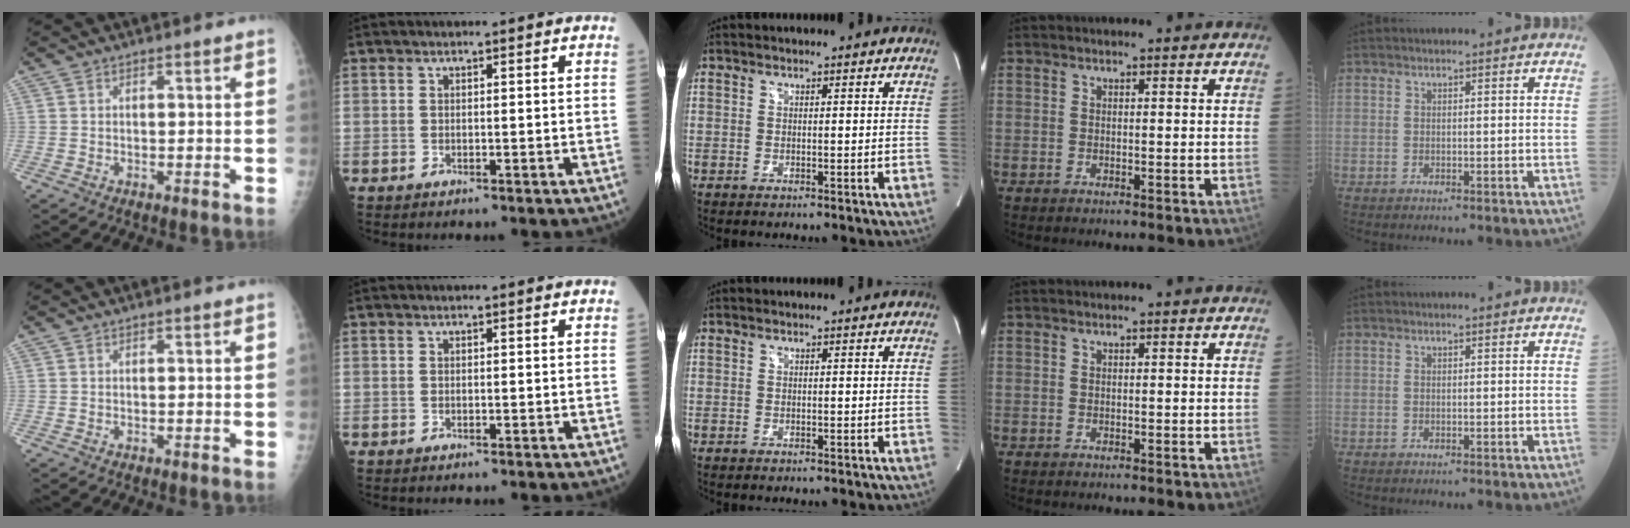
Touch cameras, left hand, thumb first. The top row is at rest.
{}